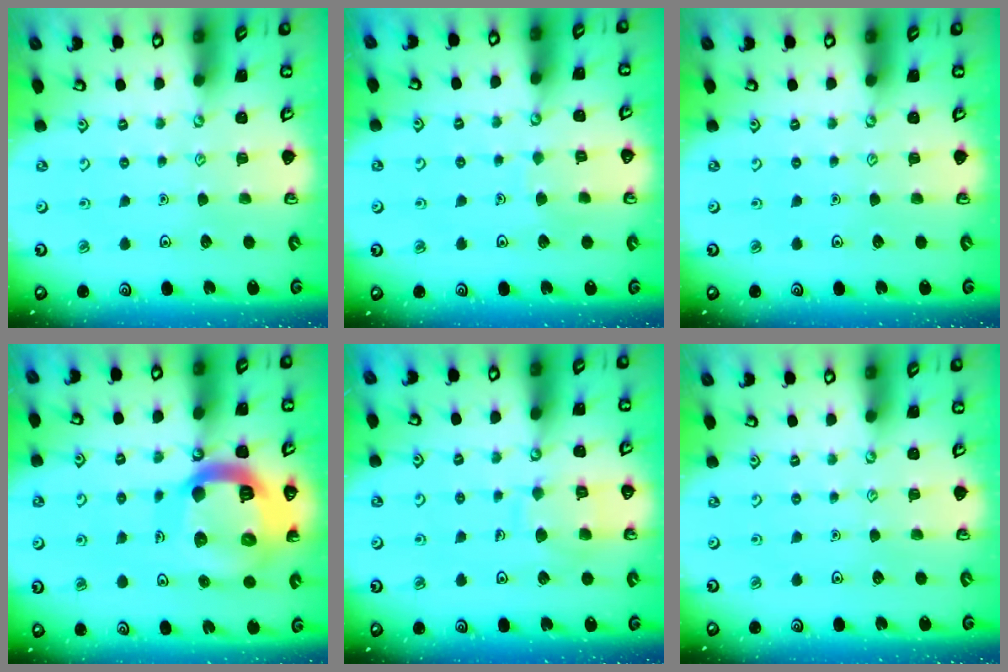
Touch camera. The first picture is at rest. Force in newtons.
{"total": 4.4, "press": 4.4, "slide": 0.4}
{"total": 0.0}
{"total": 22.0, "press": 21.8, "slide": 2.4}
{"total": 9.2, "press": 9.2, "slide": 0.7}
{"total": 0.0}